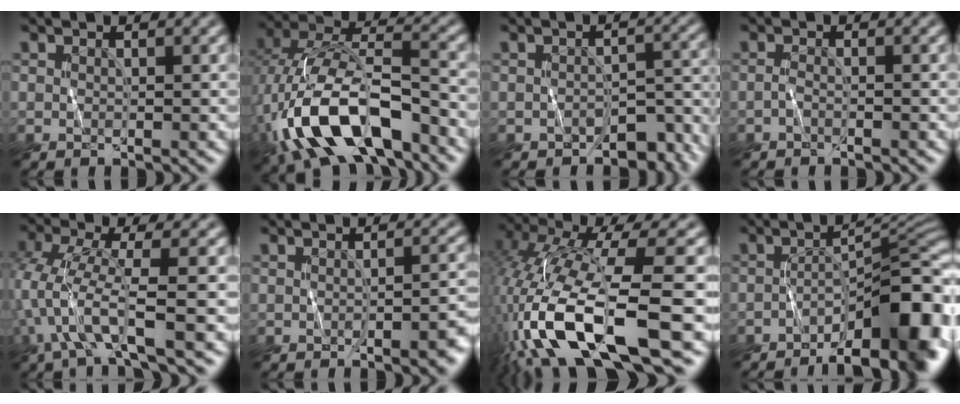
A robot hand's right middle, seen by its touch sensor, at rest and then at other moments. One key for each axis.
{"total": 11.9, "fx": -5.3, "fy": 5.6, "fz": 9.0, "tx": -0.191, "ty": 0.003, "tz": -0.097}
{"total": 4.1, "fx": -3.0, "fy": 2.1, "fz": 1.8, "tx": -0.006, "ty": 0.001, "tz": -0.045}
{"total": 1.0, "fx": -0.8, "fy": -0.5, "fz": -0.3, "tx": -0.003, "ty": 0.001, "tz": -0.017}
{"total": 4.6, "fx": -2.3, "fy": 0.2, "fz": 3.9, "tx": -0.096, "ty": -0.003, "tz": -0.051}
{"total": 3.1, "fx": -1.8, "fy": 1.0, "fz": 2.3, "tx": -0.026, "ty": 0.004, "tz": -0.024}
{"total": 13.3, "fx": -5.9, "fy": 3.4, "fz": 11.4, "tx": -0.240, "ty": 0.002, "tz": -0.095}
{"total": 12.2, "fx": -7.5, "fy": 3.8, "fz": 8.8, "tx": -0.114, "ty": 0.006, "tz": -0.111}